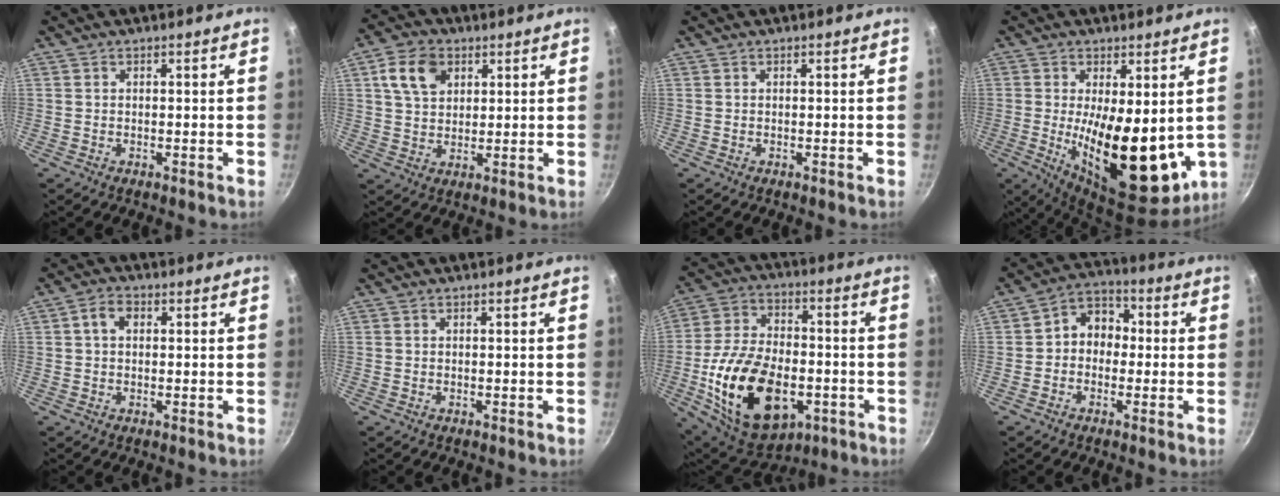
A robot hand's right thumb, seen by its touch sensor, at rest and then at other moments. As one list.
[{"total": 8.8, "force": [3.4, 6.3, 5.2], "torque": [-0.076, 0.003, 0.058]}, {"total": 0.0}, {"total": 18.2, "force": [-0.1, 7.9, 16.4], "torque": [-0.235, -0.032, 0.012]}, {"total": 3.5, "force": [0.7, 2.5, 2.3], "torque": [-0.036, 0.007, 0.005]}, {"total": 0.0}, {"total": 24.1, "force": [-6.4, 14.5, 18.1], "torque": [-0.310, 0.024, -0.094]}, {"total": 7.5, "force": [-0.3, 6.1, 4.3], "torque": [-0.025, 0.027, -0.026]}]